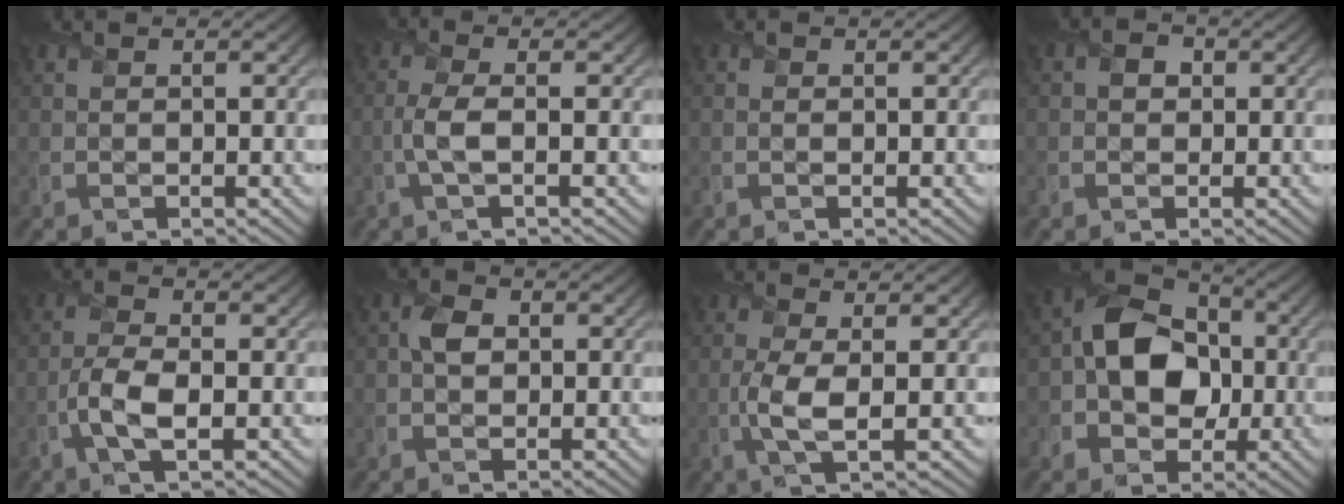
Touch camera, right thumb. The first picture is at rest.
{"total": 3.5, "force": [-0.7, 0.9, 3.3], "torque": [-0.078, 0.005, -0.023]}
{"total": 0.5, "force": [0.0, 0.3, 0.4], "torque": [-0.012, 0.001, 0.000]}
{"total": 1.6, "force": [0.2, 1.4, 0.7], "torque": [-0.014, 0.001, -0.005]}
{"total": 4.9, "force": [-1.5, 1.8, 4.3], "torque": [-0.098, 0.003, -0.039]}
{"total": 2.4, "force": [0.2, 1.8, 1.6], "torque": [-0.035, 0.003, -0.004]}
{"total": 4.5, "force": [-0.5, 1.3, 4.3], "torque": [-0.104, -0.001, -0.016]}
{"total": 10.3, "force": [-0.4, 7.9, 6.7], "torque": [-0.114, 0.012, -0.033]}